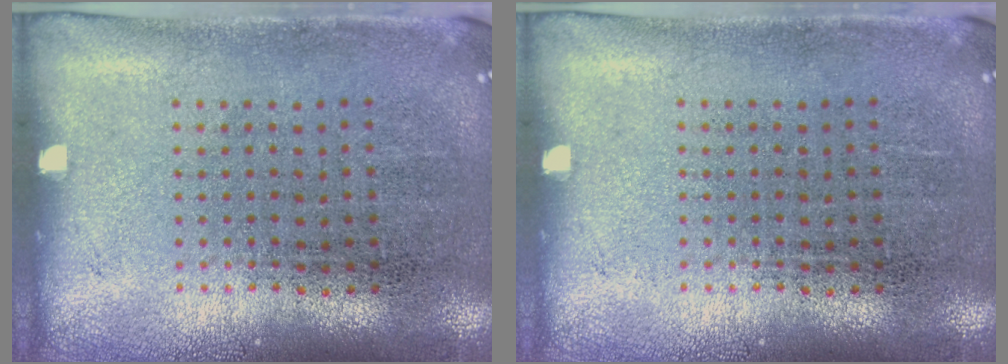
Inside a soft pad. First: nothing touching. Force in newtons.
{"total": 0.0}